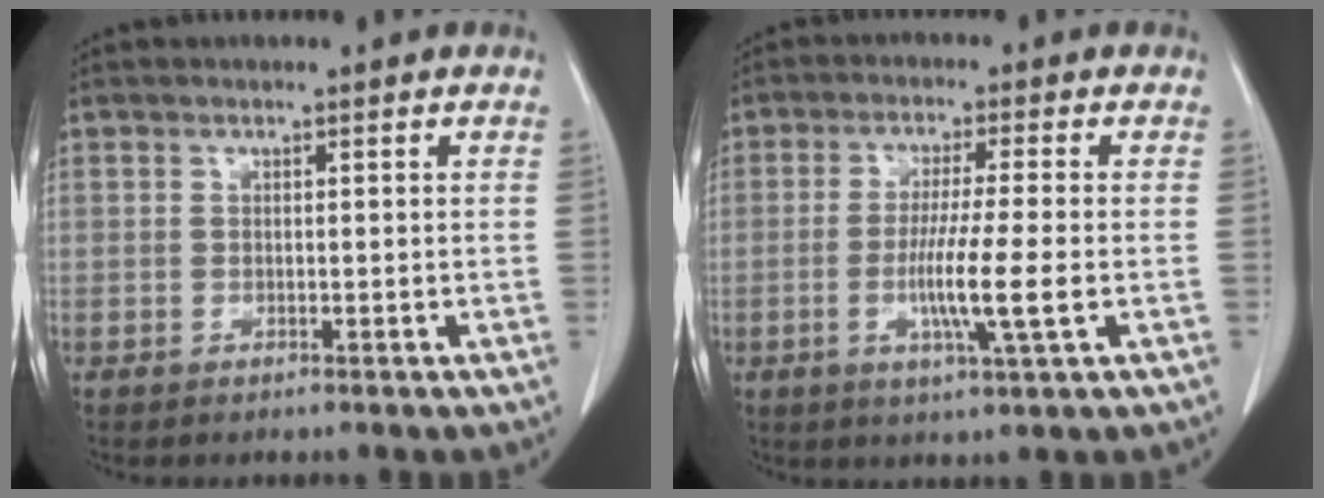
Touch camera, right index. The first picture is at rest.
{"total": 8.5, "force": [-1.9, -0.3, 8.3], "torque": [-0.152, -0.016, -0.035]}